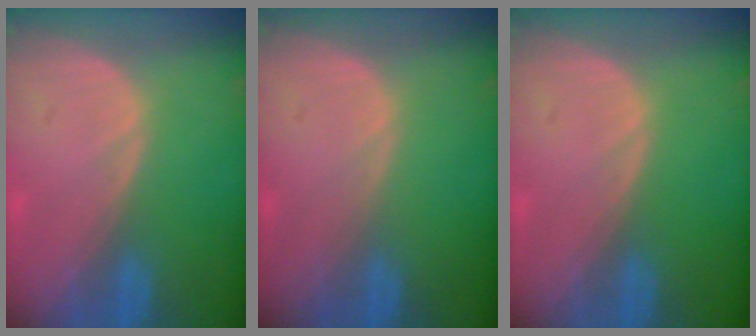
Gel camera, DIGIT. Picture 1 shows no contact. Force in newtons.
{"total": 0.0}
{"total": 0.0}